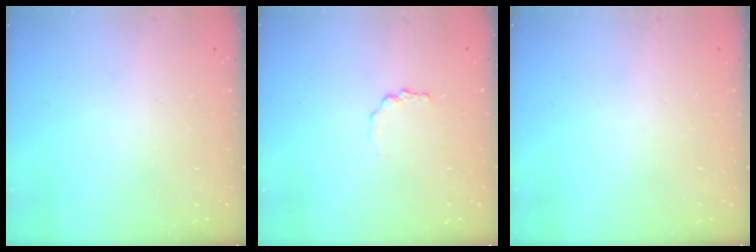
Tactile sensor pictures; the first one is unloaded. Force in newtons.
{"total": 1.7, "press": 1.6, "slide": 0.2}
{"total": 0.0}